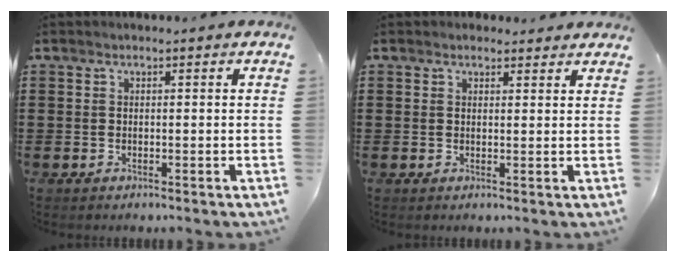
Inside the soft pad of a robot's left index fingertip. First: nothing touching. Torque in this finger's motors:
{"motor_torque": [1.21, 0.93, 0.13, -0.01]}